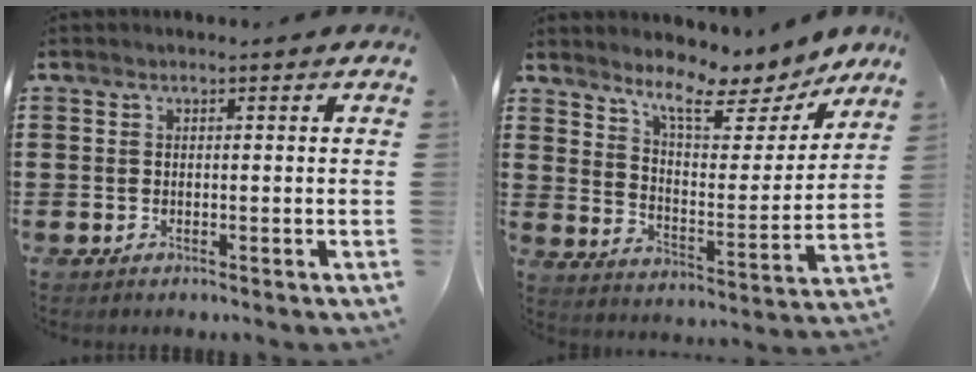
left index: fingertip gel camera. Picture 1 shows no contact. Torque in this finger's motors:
{"motor_torque": [2.14, 0.00, 0.39, 0.12]}